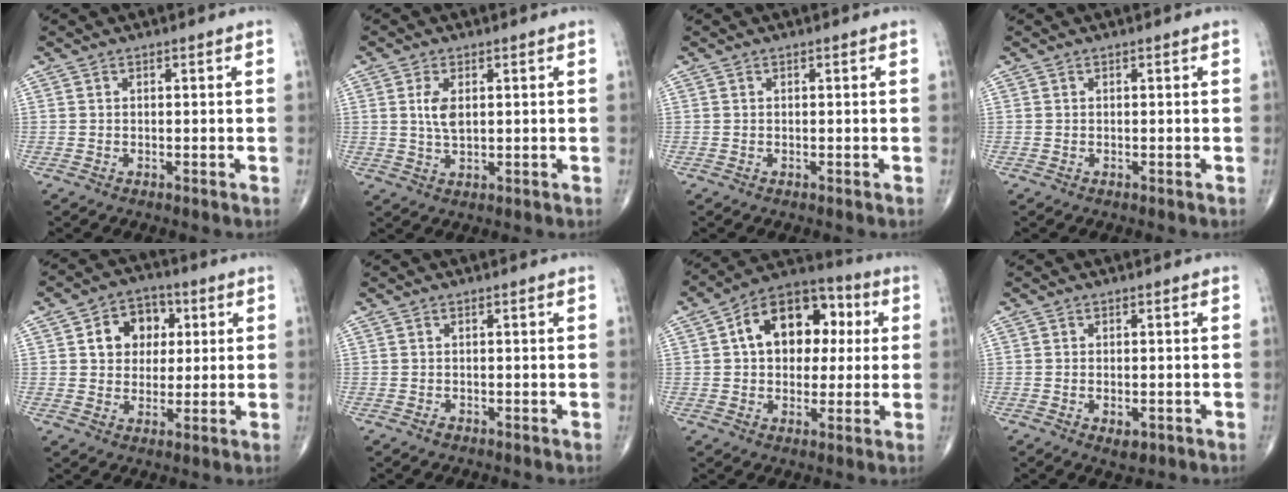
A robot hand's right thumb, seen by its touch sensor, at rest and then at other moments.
{"total": 4.3, "force": [1.0, 2.2, 3.6], "torque": [-0.071, -0.006, 0.022]}
{"total": 0.0}
{"total": 0.0}
{"total": 9.6, "force": [2.5, 7.6, 5.3], "torque": [-0.036, 0.004, 0.036]}
{"total": 0.6, "force": [-0.3, 0.4, 0.3], "torque": [-0.001, 0.000, -0.006]}
{"total": 16.4, "force": [3.4, 11.1, 11.6], "torque": [-0.130, 0.023, 0.044]}
{"total": 2.6, "force": [-0.9, 1.4, 2.0], "torque": [-0.030, 0.000, -0.008]}